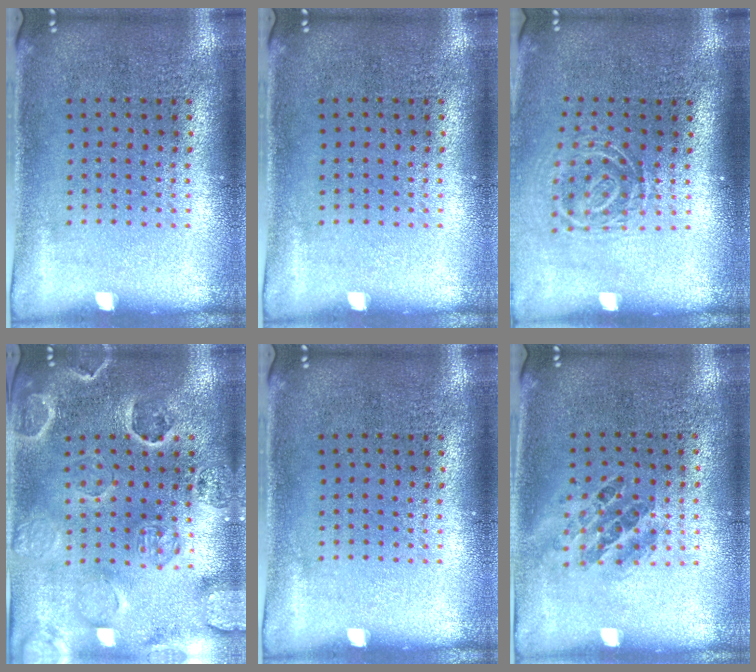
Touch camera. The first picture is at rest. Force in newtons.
{"total": 0.0}
{"total": 1.8, "press": 1.2, "slide": 1.4}
{"total": 2.8, "press": 2.7, "slide": 0.5}
{"total": 0.0}
{"total": 1.0, "press": 0.8, "slide": 0.6}